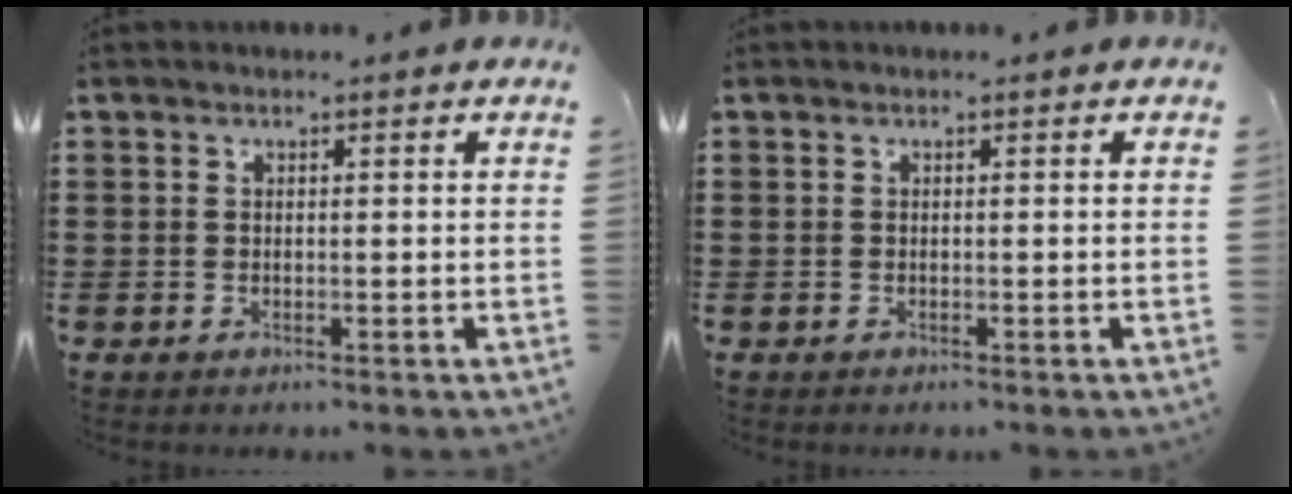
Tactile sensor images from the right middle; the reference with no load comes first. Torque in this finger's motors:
{"motor_torque": [-0.24, 0.39, -0.02, -0.01]}